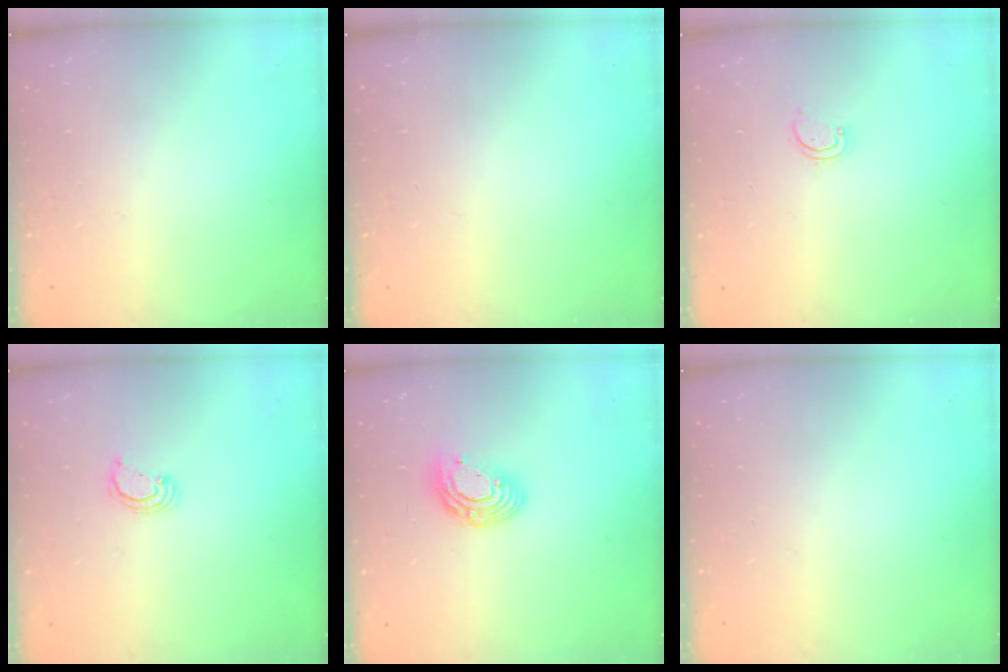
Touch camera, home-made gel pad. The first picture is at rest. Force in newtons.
{"total": 0.0}
{"total": 1.7, "press": 1.7, "slide": 0.3}
{"total": 2.2, "press": 2.2, "slide": 0.2}
{"total": 9.8, "press": 9.8, "slide": 0.9}
{"total": 0.0}